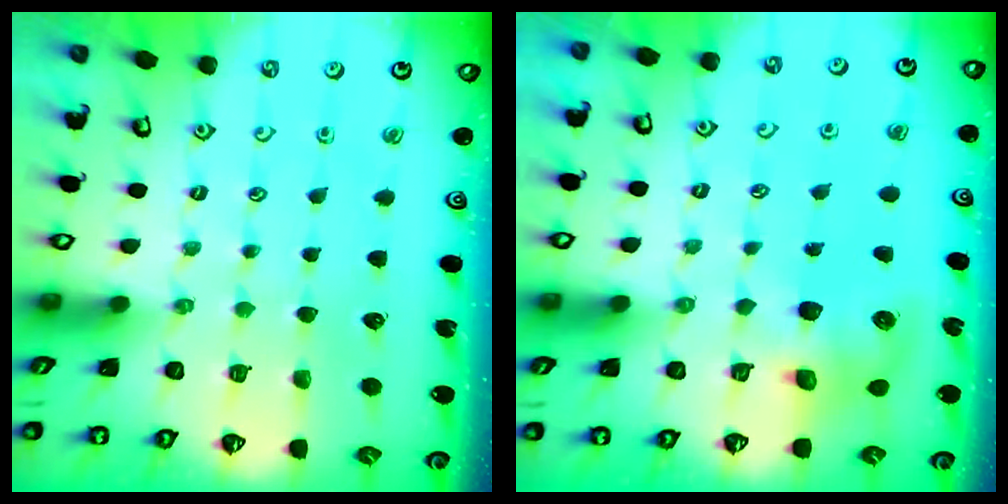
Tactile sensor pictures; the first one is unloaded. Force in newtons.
{"total": 8.7, "press": 8.6, "slide": 1.3}